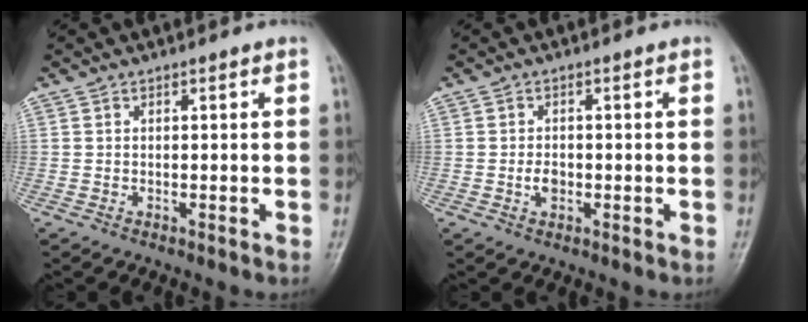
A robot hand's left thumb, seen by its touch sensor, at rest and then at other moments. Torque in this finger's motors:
{"motor_torque": [0.22, -0.04, 0.61, 0.22, 0.01]}